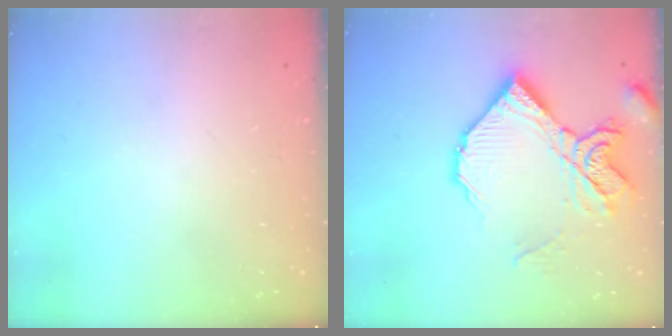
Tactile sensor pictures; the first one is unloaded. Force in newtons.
{"total": 15.5, "press": 15.4, "slide": 1.2}